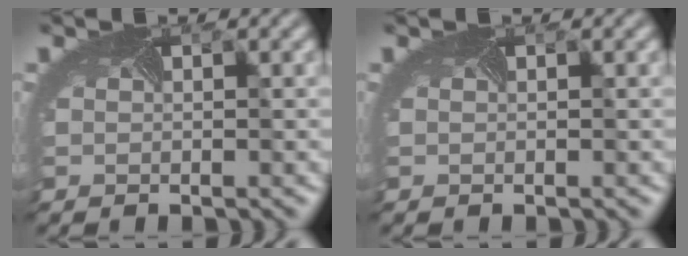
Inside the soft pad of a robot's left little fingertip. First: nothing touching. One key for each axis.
{"total": 0.0}